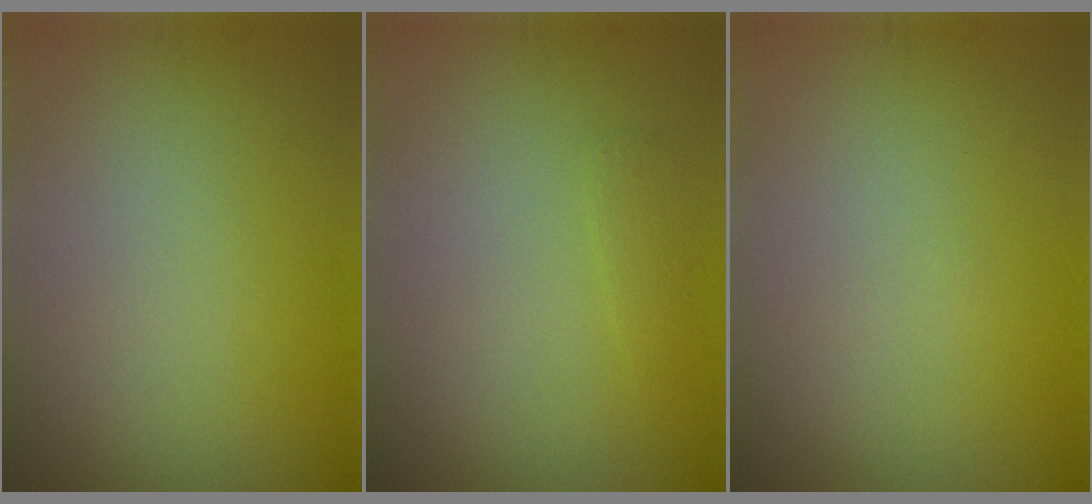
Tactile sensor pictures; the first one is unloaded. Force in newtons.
{"total": 0.8, "press": 0.8, "slide": 0.0}
{"total": 0.0}